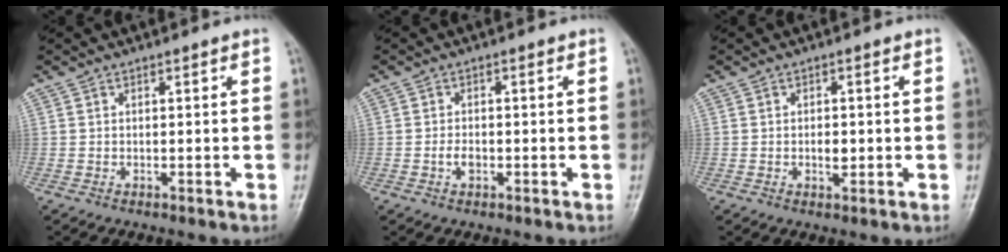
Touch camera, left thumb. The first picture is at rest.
{"total": 2.1, "force": [-0.7, 1.3, 1.5], "torque": [-0.023, 0.004, -0.015]}
{"total": 2.4, "force": [-0.2, 1.4, 2.0], "torque": [-0.027, -0.001, -0.005]}